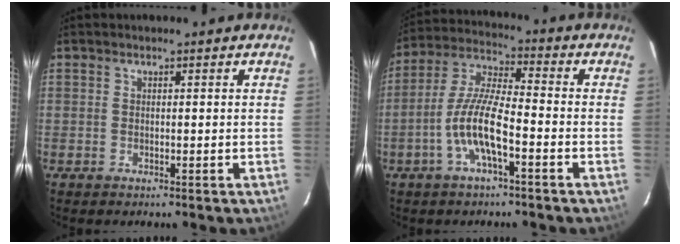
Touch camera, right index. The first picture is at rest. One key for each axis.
{"total": 10.0, "fx": -4.2, "fy": 2.0, "fz": 8.9, "tx": -0.190, "ty": 0.002, "tz": -0.080}